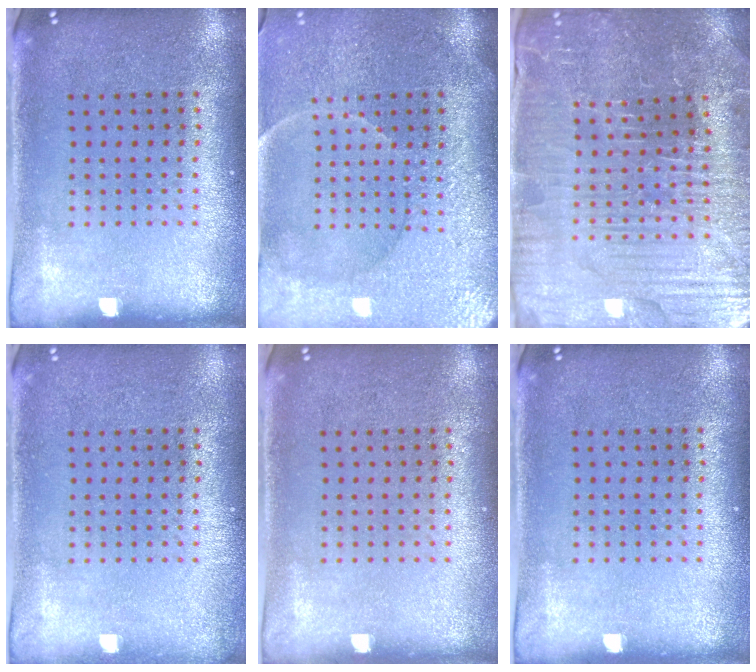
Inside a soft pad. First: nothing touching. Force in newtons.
{"total": 3.8, "press": 3.5, "slide": 1.5}
{"total": 4.2, "press": 4.2, "slide": 0.7}
{"total": 0.5, "press": 0.5, "slide": 0.1}
{"total": 0.0}
{"total": 0.0}